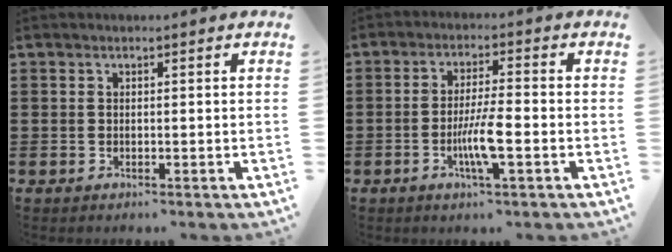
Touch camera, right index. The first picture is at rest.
{"total": 6.1, "force": [-2.0, 0.7, 5.7], "torque": [-0.115, -0.011, -0.041]}